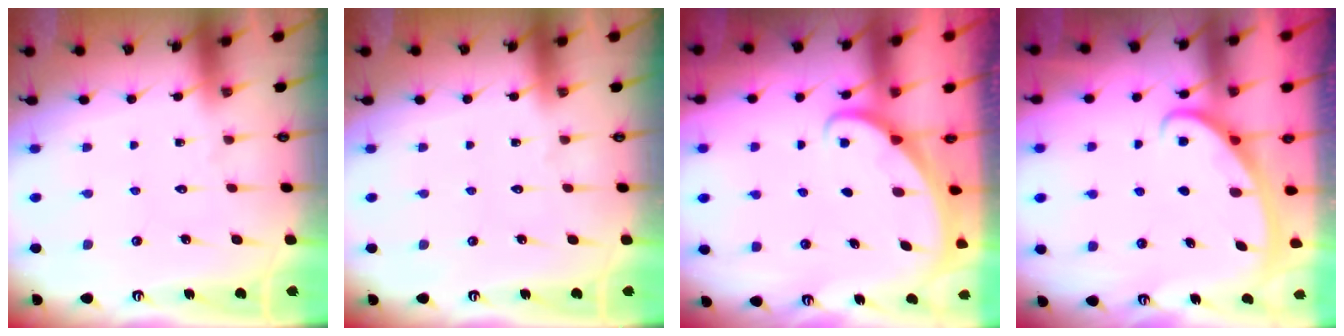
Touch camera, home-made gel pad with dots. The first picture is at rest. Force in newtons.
{"total": 0.0}
{"total": 1.6, "press": 1.6, "slide": 0.1}
{"total": 3.0, "press": 3.0, "slide": 0.4}